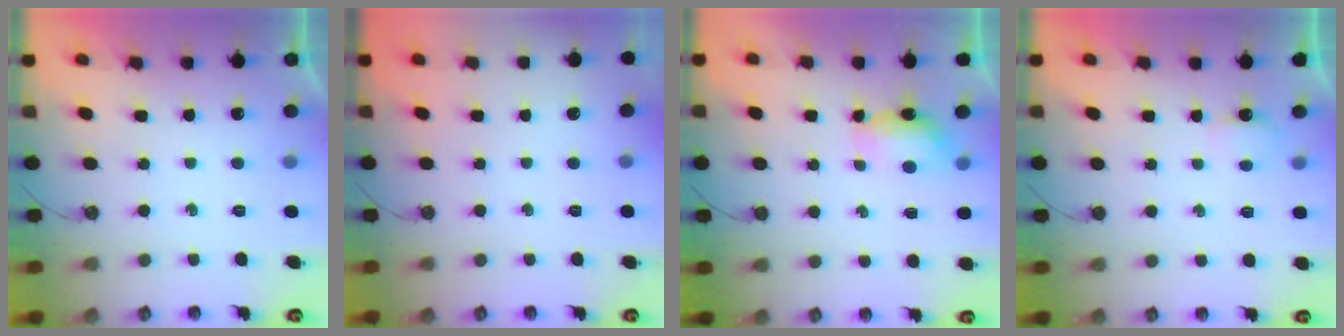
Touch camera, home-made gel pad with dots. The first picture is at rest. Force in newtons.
{"total": 0.0}
{"total": 6.0, "press": 5.9, "slide": 0.7}
{"total": 3.0, "press": 2.9, "slide": 0.5}